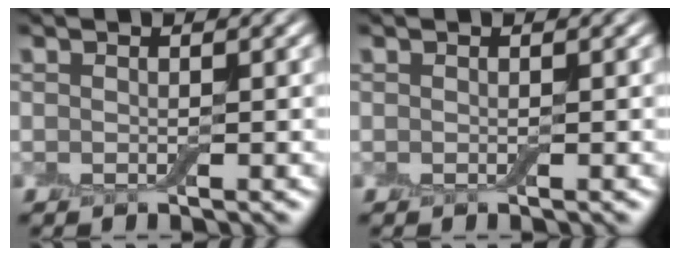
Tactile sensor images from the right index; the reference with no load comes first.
{"total": 0.0}